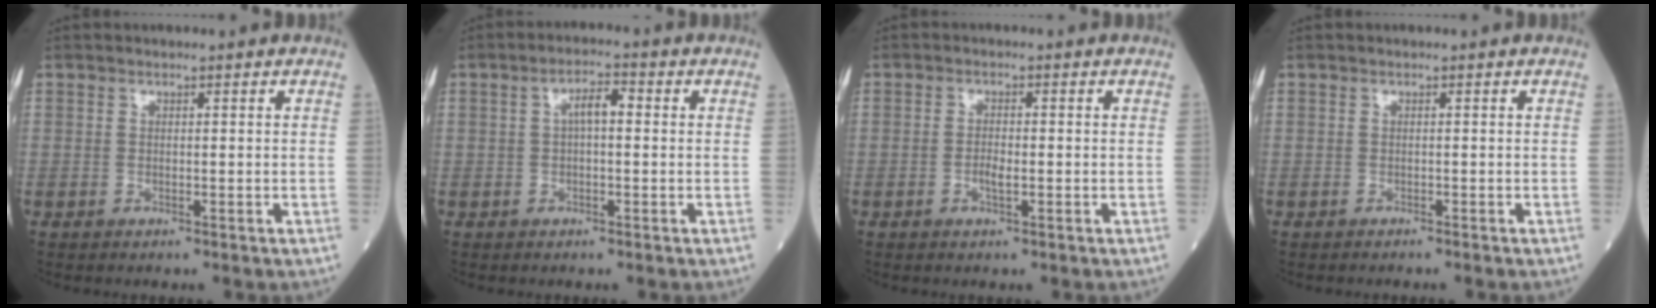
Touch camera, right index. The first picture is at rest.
{"total": 3.3, "force": [0.3, 1.0, 3.2], "torque": [-0.056, 0.011, 0.002]}
{"total": 1.9, "force": [-0.6, 0.4, 1.7], "torque": [-0.037, 0.000, -0.011]}
{"total": 1.4, "force": [-1.2, -0.1, 0.6], "torque": [-0.010, 0.001, -0.015]}